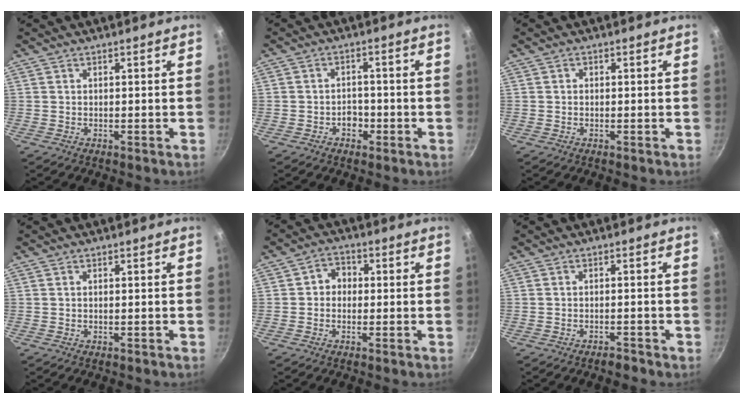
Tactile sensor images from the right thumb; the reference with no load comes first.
{"total": 3.2, "force": [-1.4, 2.4, 1.5], "torque": [-0.002, 0.017, -0.020]}
{"total": 0.5, "force": [0.0, 0.5, 0.2], "torque": [-0.003, 0.003, -0.001]}
{"total": 0.0}
{"total": 4.1, "force": [-0.1, 3.6, 2.0], "torque": [-0.006, 0.010, -0.011]}
{"total": 2.0, "force": [-1.6, 0.6, 1.0], "torque": [-0.017, 0.017, -0.019]}